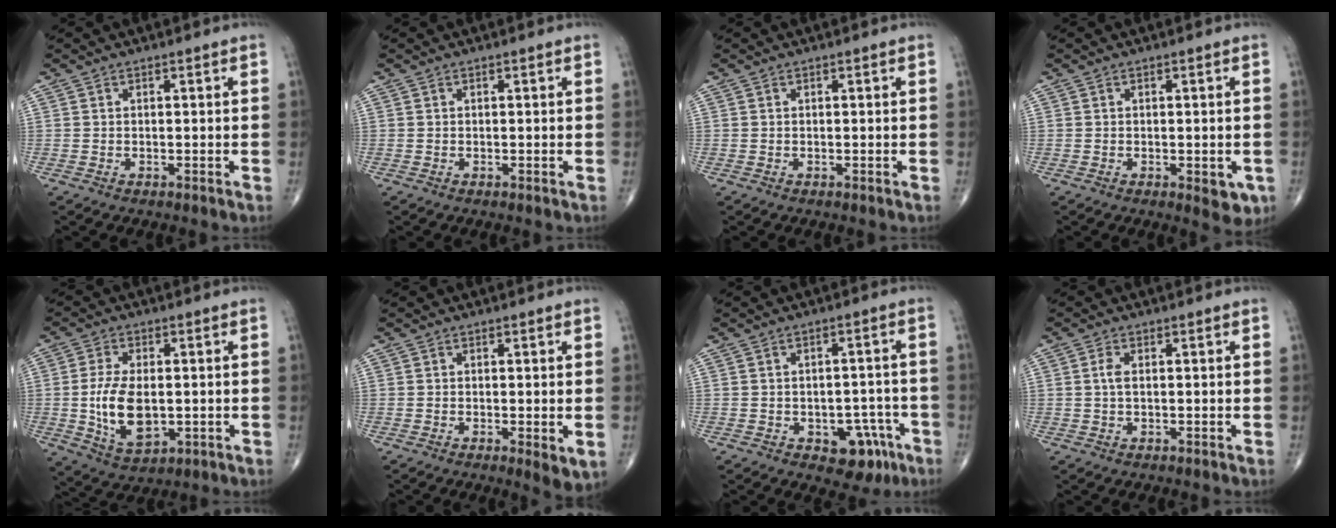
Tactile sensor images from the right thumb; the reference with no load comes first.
{"total": 0.0}
{"total": 0.0}
{"total": 4.3, "force": [-1.3, 1.9, 3.6], "torque": [-0.026, -0.007, -0.012]}
{"total": 11.0, "force": [-0.9, 6.0, 9.2], "torque": [-0.169, -0.011, -0.007]}
{"total": 3.6, "force": [-0.7, 1.0, 3.3], "torque": [-0.053, -0.013, -0.012]}
{"total": 8.0, "force": [-3.8, 4.9, 5.0], "torque": [-0.026, 0.027, -0.042]}
{"total": 1.9, "force": [0.2, 0.9, 1.7], "torque": [-0.038, 0.003, 0.002]}